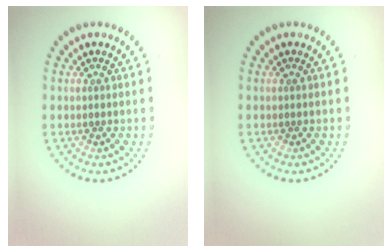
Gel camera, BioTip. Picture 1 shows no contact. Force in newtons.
{"total": 0.0}